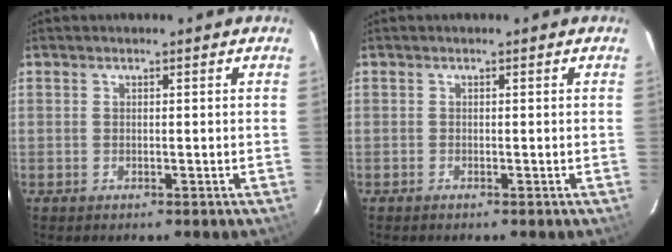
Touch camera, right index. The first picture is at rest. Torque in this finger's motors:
{"motor_torque": [0.00, -0.01, -0.01, -0.06]}